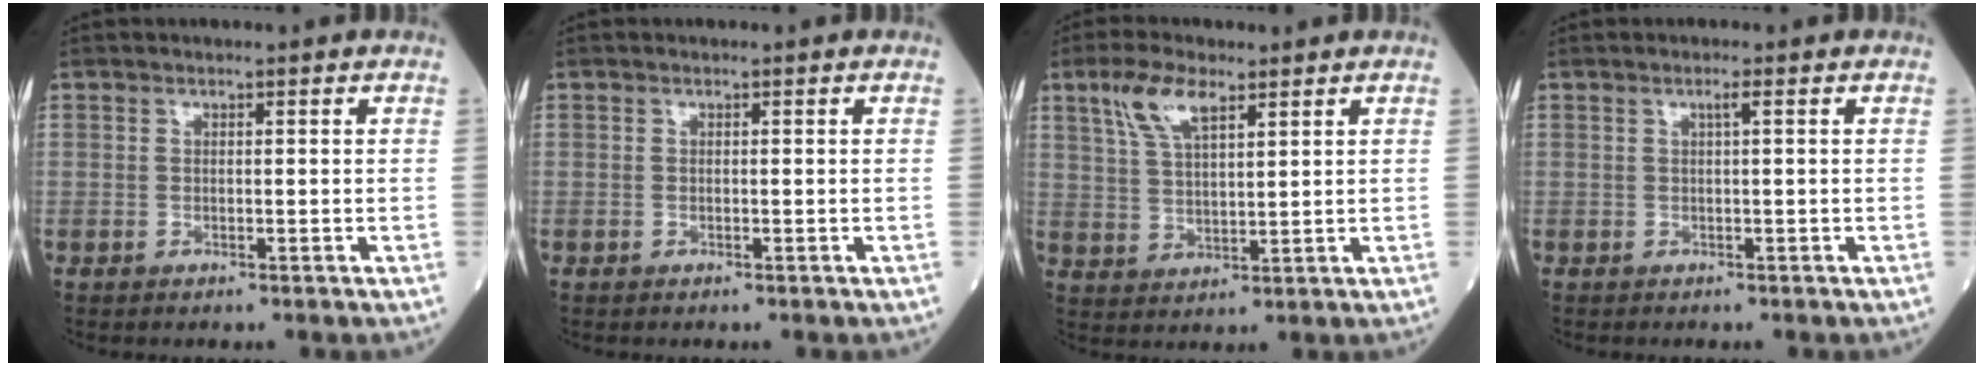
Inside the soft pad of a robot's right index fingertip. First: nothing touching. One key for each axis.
{"total": 0.0}
{"total": 7.1, "fx": 4.2, "fy": 2.2, "fz": 5.3, "tx": -0.116, "ty": 0.011, "tz": 0.085}
{"total": 1.0, "fx": 0.3, "fy": -0.1, "fz": 0.9, "tx": -0.018, "ty": 0.001, "tz": 0.006}